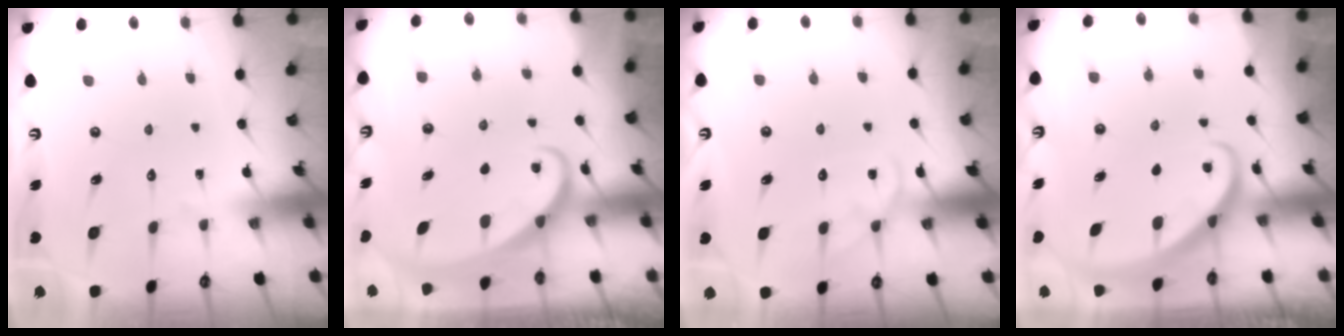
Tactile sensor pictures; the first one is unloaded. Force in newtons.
{"total": 2.0, "press": 2.0, "slide": 0.2}
{"total": 4.9, "press": 4.9, "slide": 0.6}
{"total": 2.8, "press": 2.8, "slide": 0.2}